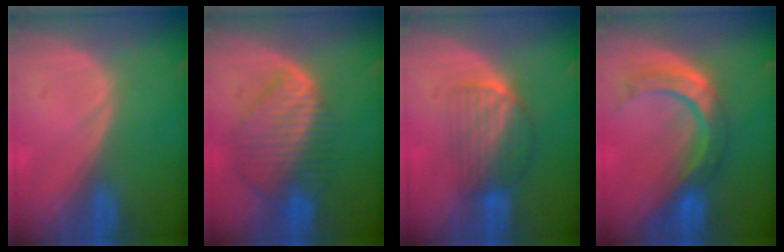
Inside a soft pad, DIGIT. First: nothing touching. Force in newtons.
{"total": 8.7, "press": 7.7, "slide": 4.2}
{"total": 6.8, "press": 5.9, "slide": 3.4}
{"total": 8.5, "press": 7.2, "slide": 4.5}